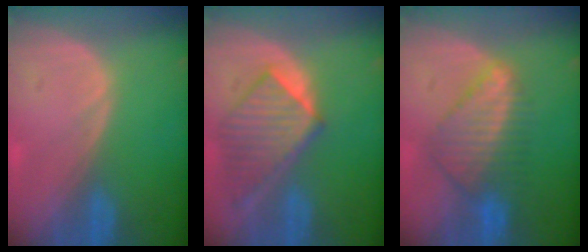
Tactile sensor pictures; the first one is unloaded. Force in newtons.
{"total": 7.8, "press": 7.6, "slide": 1.8}
{"total": 7.6, "press": 7.1, "slide": 2.7}